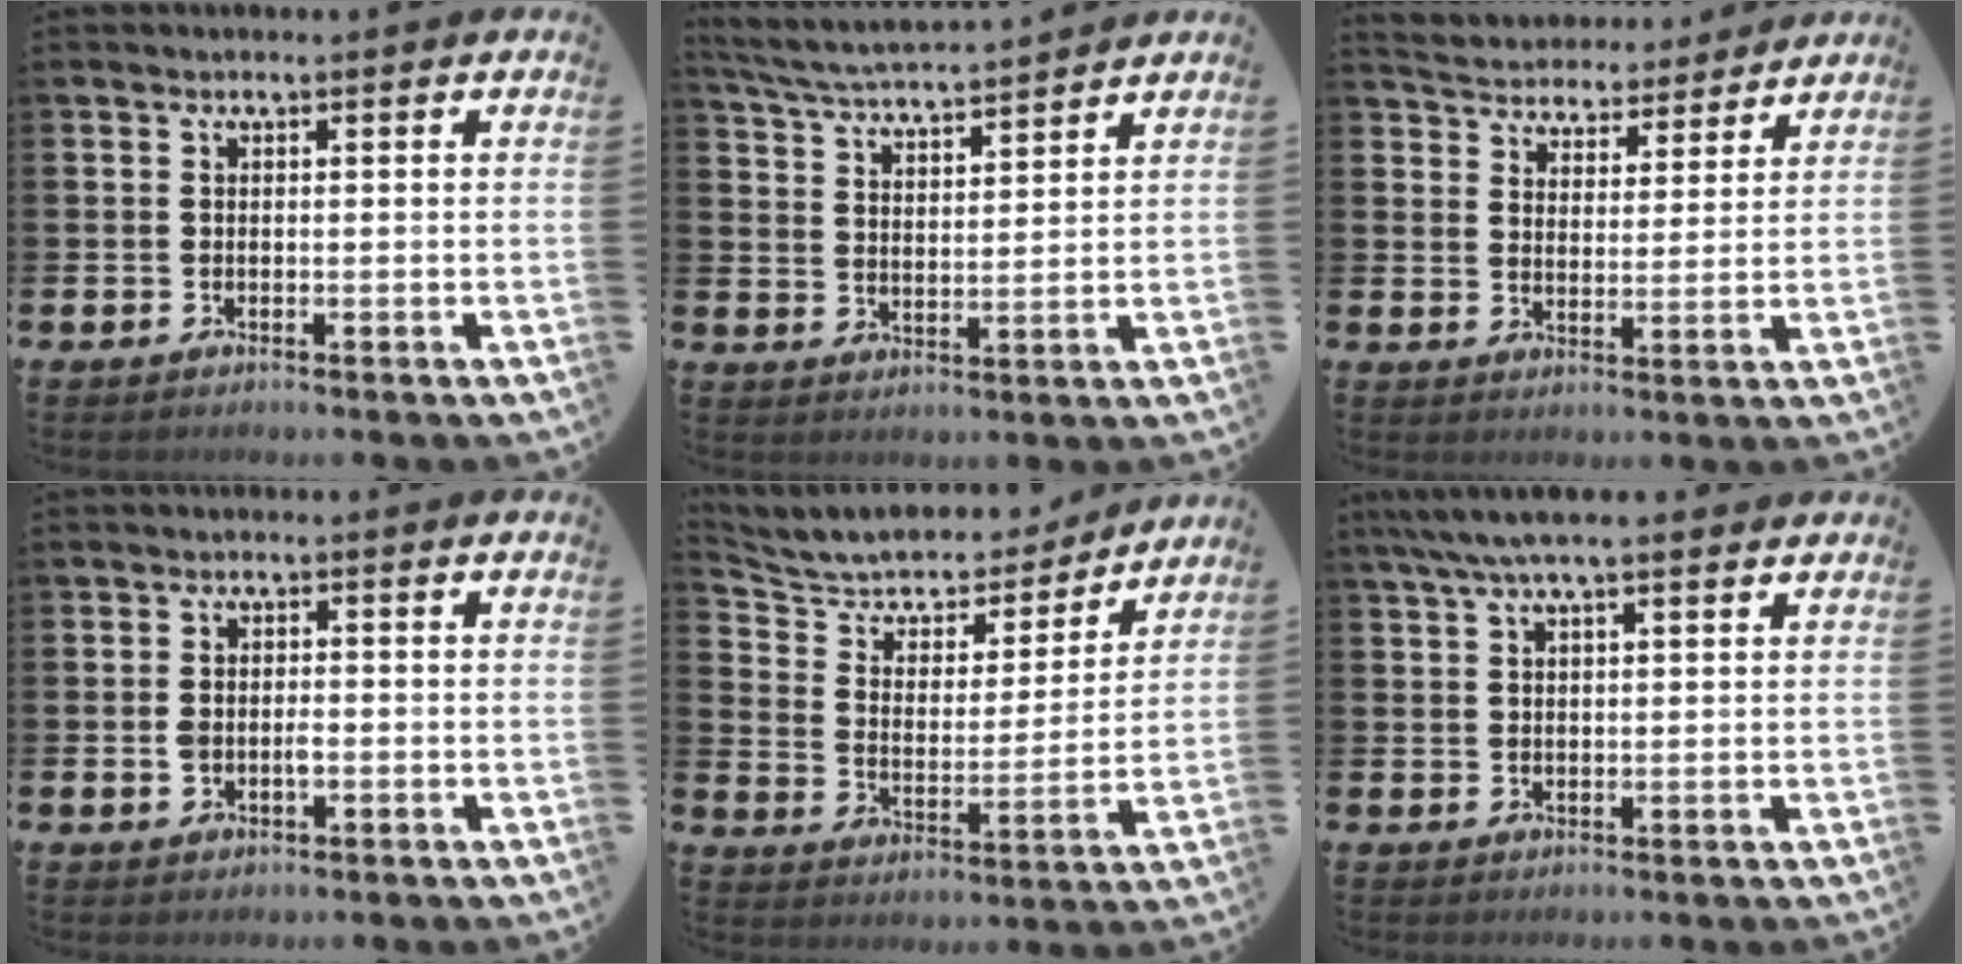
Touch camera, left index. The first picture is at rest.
{"total": 4.9, "force": [4.9, 0.1, 0.8], "torque": [-0.038, -0.035, 0.084]}
{"total": 4.9, "force": [4.7, 1.2, -0.4], "torque": [-0.015, -0.039, 0.081]}
{"total": 2.0, "force": [-0.3, 1.2, 1.6], "torque": [-0.019, 0.001, -0.009]}
{"total": 6.8, "force": [6.2, 2.5, 1.2], "torque": [-0.066, -0.042, 0.105]}
{"total": 5.1, "force": [4.0, 1.0, 3.0], "torque": [-0.065, -0.003, 0.072]}